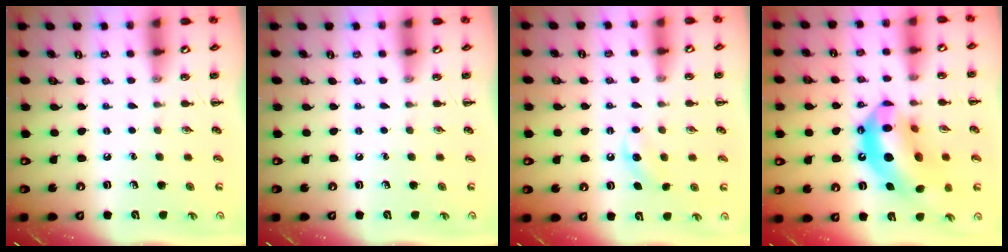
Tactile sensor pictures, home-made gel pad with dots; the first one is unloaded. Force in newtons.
{"total": 0.0}
{"total": 4.5, "press": 4.3, "slide": 1.4}
{"total": 18.5, "press": 17.8, "slide": 5.1}